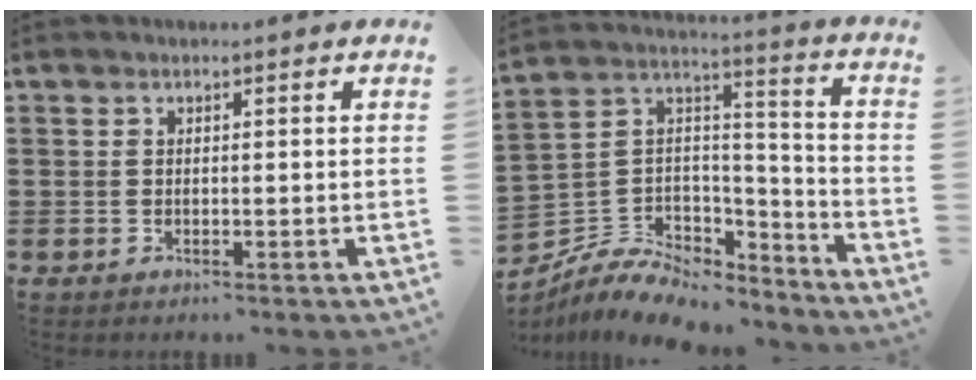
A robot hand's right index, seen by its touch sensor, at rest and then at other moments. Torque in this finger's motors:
{"motor_torque": [0.59, -0.94, 0.25, 0.02]}